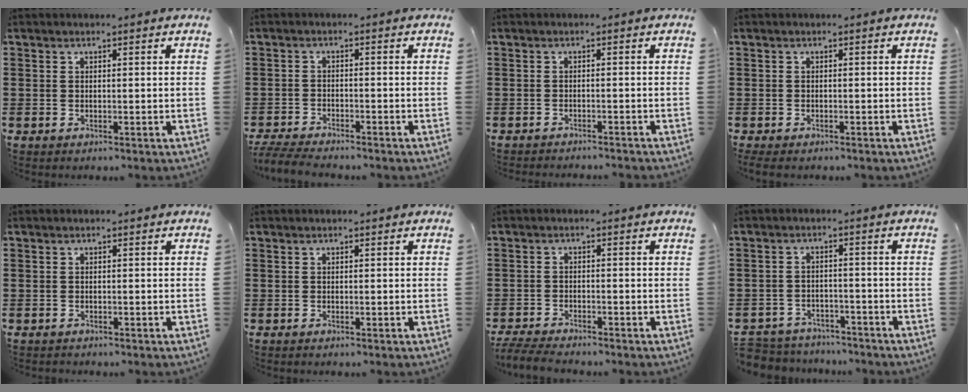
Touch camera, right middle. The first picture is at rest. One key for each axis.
{"total": 3.7, "fx": -3.6, "fy": 0.3, "fz": 1.0, "tx": -0.031, "ty": -0.009, "tz": -0.077}
{"total": 1.2, "fx": -1.2, "fy": -0.2, "fz": 0.0, "tx": -0.004, "ty": 0.001, "tz": -0.025}
{"total": 0.7, "fx": -0.7, "fy": 0.1, "fz": 0.2, "tx": -0.006, "ty": -0.006, "tz": -0.013}
{"total": 0.6, "fx": -0.6, "fy": 0.2, "fz": -0.1, "tx": 0.001, "ty": 0.001, "tz": -0.013}
{"total": 0.0}
{"total": 3.5, "fx": -3.4, "fy": 0.3, "fz": 0.9, "tx": -0.030, "ty": -0.009, "tz": -0.073}
{"total": 4.2, "fx": -4.1, "fy": 0.6, "fz": -0.3, "tx": -0.016, "ty": -0.004, "tz": -0.093}